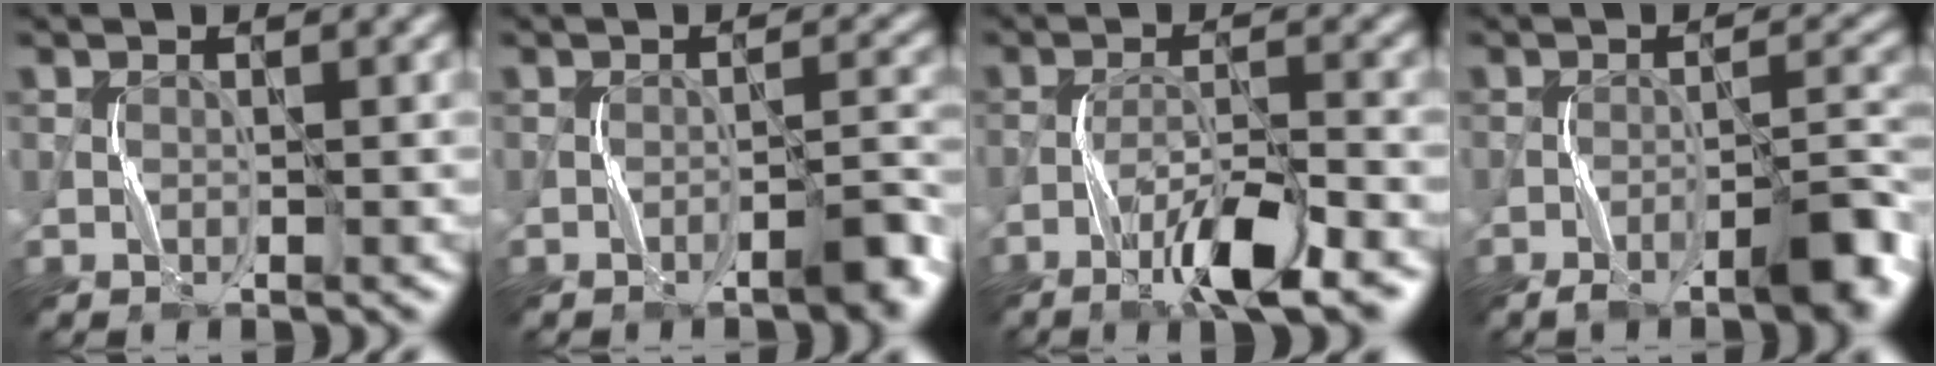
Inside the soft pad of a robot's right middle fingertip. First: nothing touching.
{"total": 2.9, "force": [-1.7, 0.5, 2.3], "torque": [-0.033, 0.013, -0.029]}
{"total": 5.8, "force": [-3.8, 0.8, 4.3], "torque": [-0.078, 0.004, -0.065]}
{"total": 5.1, "force": [-3.4, 0.9, 3.7], "torque": [-0.053, 0.011, -0.055]}